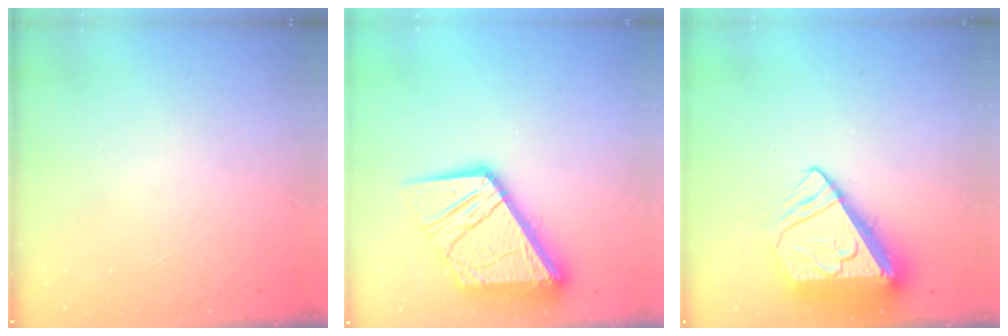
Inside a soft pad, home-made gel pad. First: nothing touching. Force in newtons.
{"total": 19.2, "press": 19.1, "slide": 2.3}
{"total": 11.1, "press": 11.0, "slide": 1.3}